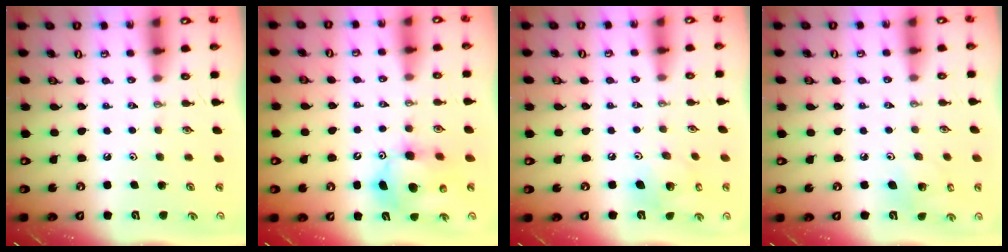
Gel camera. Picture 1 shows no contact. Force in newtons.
{"total": 12.1, "press": 11.9, "slide": 2.2}
{"total": 10.0, "press": 9.8, "slide": 2.0}
{"total": 5.3, "press": 4.8, "slide": 2.3}